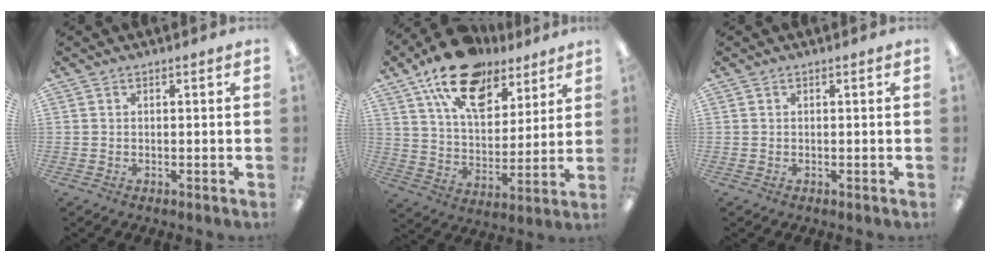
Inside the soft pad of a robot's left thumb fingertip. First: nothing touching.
{"total": 18.9, "force": [12.7, 9.8, 9.9], "torque": [-0.175, -0.063, 0.227]}
{"total": 0.0}